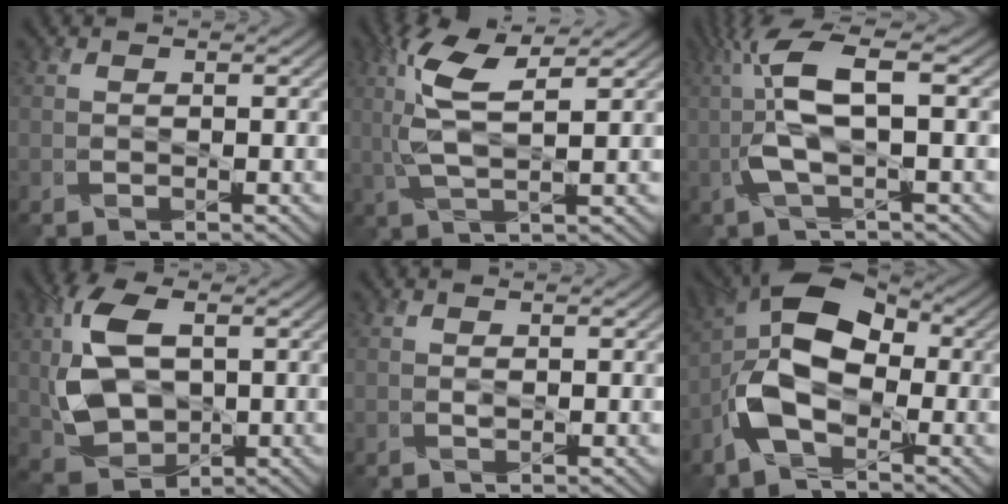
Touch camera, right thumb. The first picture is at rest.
{"total": 7.2, "force": [2.5, 2.0, 6.4], "torque": [-0.150, 0.010, 0.049]}
{"total": 7.8, "force": [0.6, 1.6, 7.6], "torque": [-0.164, 0.023, 0.004]}
{"total": 10.9, "force": [1.3, 7.0, 8.2], "torque": [-0.201, 0.004, 0.024]}
{"total": 0.0}
{"total": 9.9, "force": [-2.8, 5.6, 7.6], "torque": [-0.157, 0.008, -0.072]}